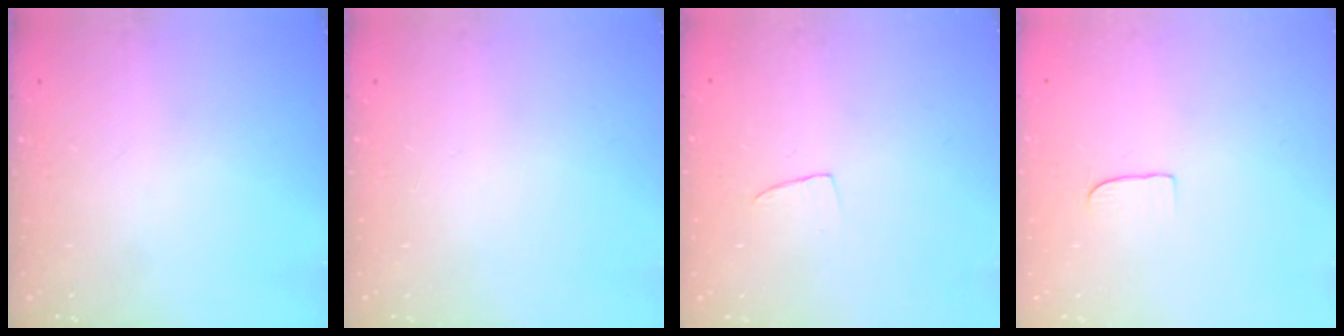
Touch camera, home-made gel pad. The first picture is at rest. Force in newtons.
{"total": 0.0}
{"total": 3.9, "press": 3.9, "slide": 0.3}
{"total": 5.0, "press": 4.9, "slide": 0.4}